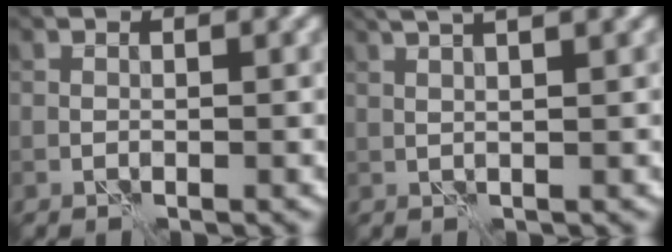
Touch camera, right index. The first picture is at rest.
{"total": 6.2, "force": [3.6, 2.1, 4.7], "torque": [-0.046, 0.038, 0.027]}